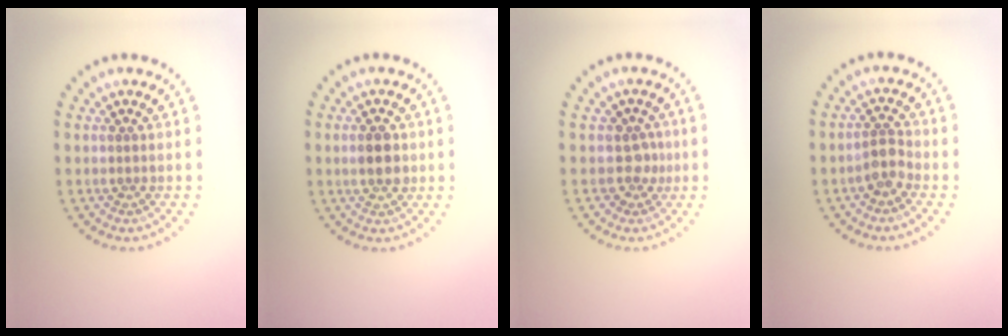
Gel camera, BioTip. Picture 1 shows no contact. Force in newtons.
{"total": 2.5, "press": 2.5, "slide": 0.2}
{"total": 1.8, "press": 1.4, "slide": 1.2}
{"total": 2.0, "press": 1.7, "slide": 1.1}